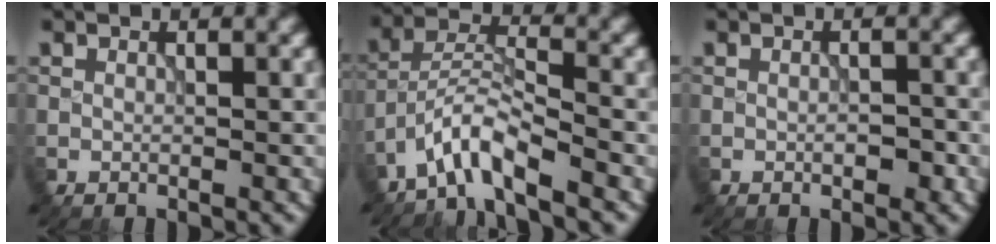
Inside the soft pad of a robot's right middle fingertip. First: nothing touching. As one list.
[{"total": 4.5, "force": [-3.6, 0.8, 2.6], "torque": [-0.048, 0.011, -0.077]}, {"total": 1.4, "force": [-0.5, 0.6, 1.2], "torque": [-0.018, 0.001, -0.008]}]